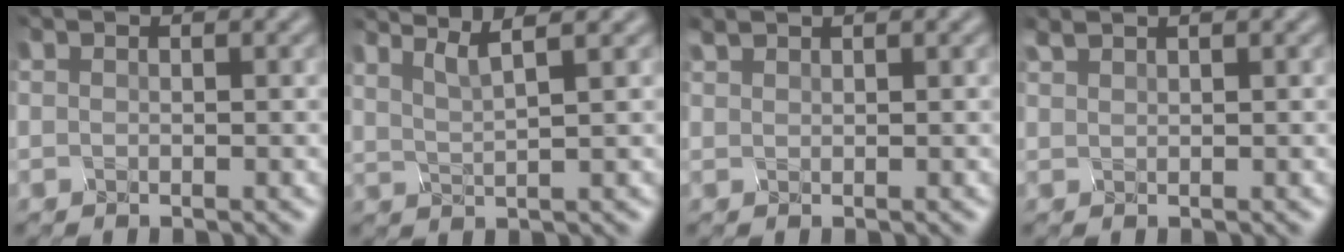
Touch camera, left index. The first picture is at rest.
{"total": 4.4, "force": [3.1, 0.7, 3.0], "torque": [-0.062, 0.019, 0.041]}
{"total": 0.6, "force": [0.5, -0.2, -0.1], "torque": [-0.010, 0.006, 0.021]}
{"total": 0.8, "force": [0.8, -0.1, 0.2], "torque": [-0.016, 0.008, 0.026]}